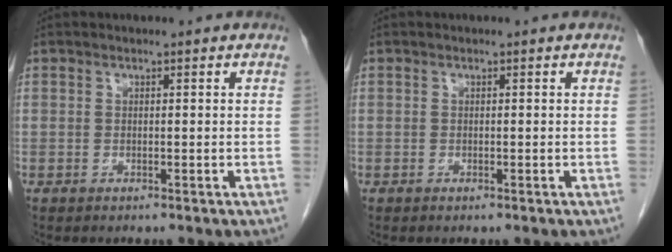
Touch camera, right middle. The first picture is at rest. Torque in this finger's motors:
{"motor_torque": [-0.20, 0.01, 0.03, 0.00]}